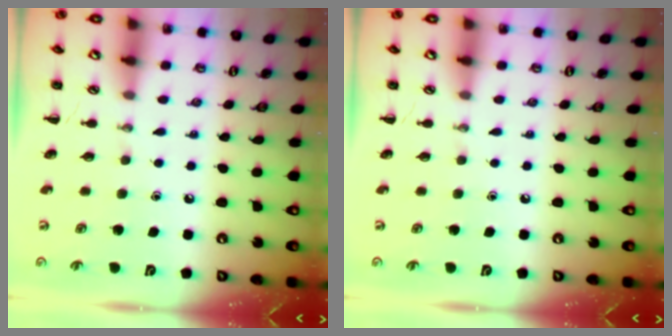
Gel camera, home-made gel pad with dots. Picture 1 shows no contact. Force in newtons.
{"total": 0.0}